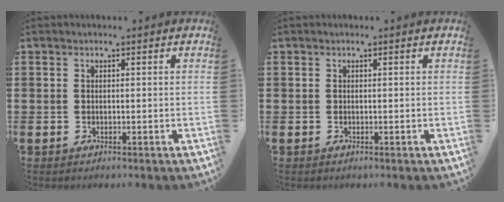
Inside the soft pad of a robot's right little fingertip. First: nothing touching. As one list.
[{"total": 0.0}]